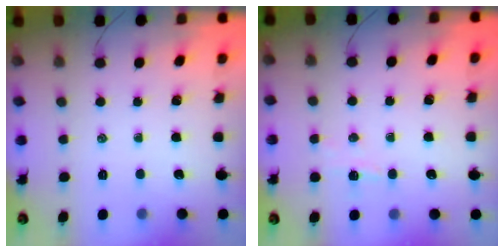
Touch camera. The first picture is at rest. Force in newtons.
{"total": 3.0, "press": 2.8, "slide": 0.9}